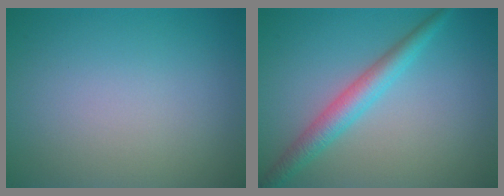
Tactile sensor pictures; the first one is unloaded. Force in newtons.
{"total": 3.4, "press": 3.4, "slide": 0.1}